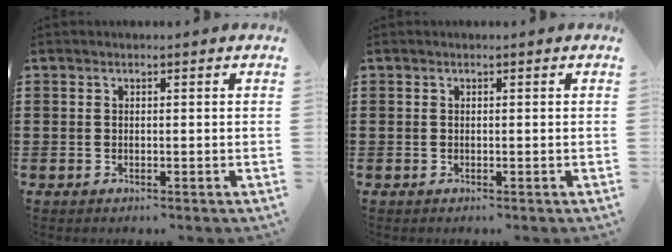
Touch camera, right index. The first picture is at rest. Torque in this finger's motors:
{"motor_torque": [1.08, 1.06, 0.00, 0.00]}